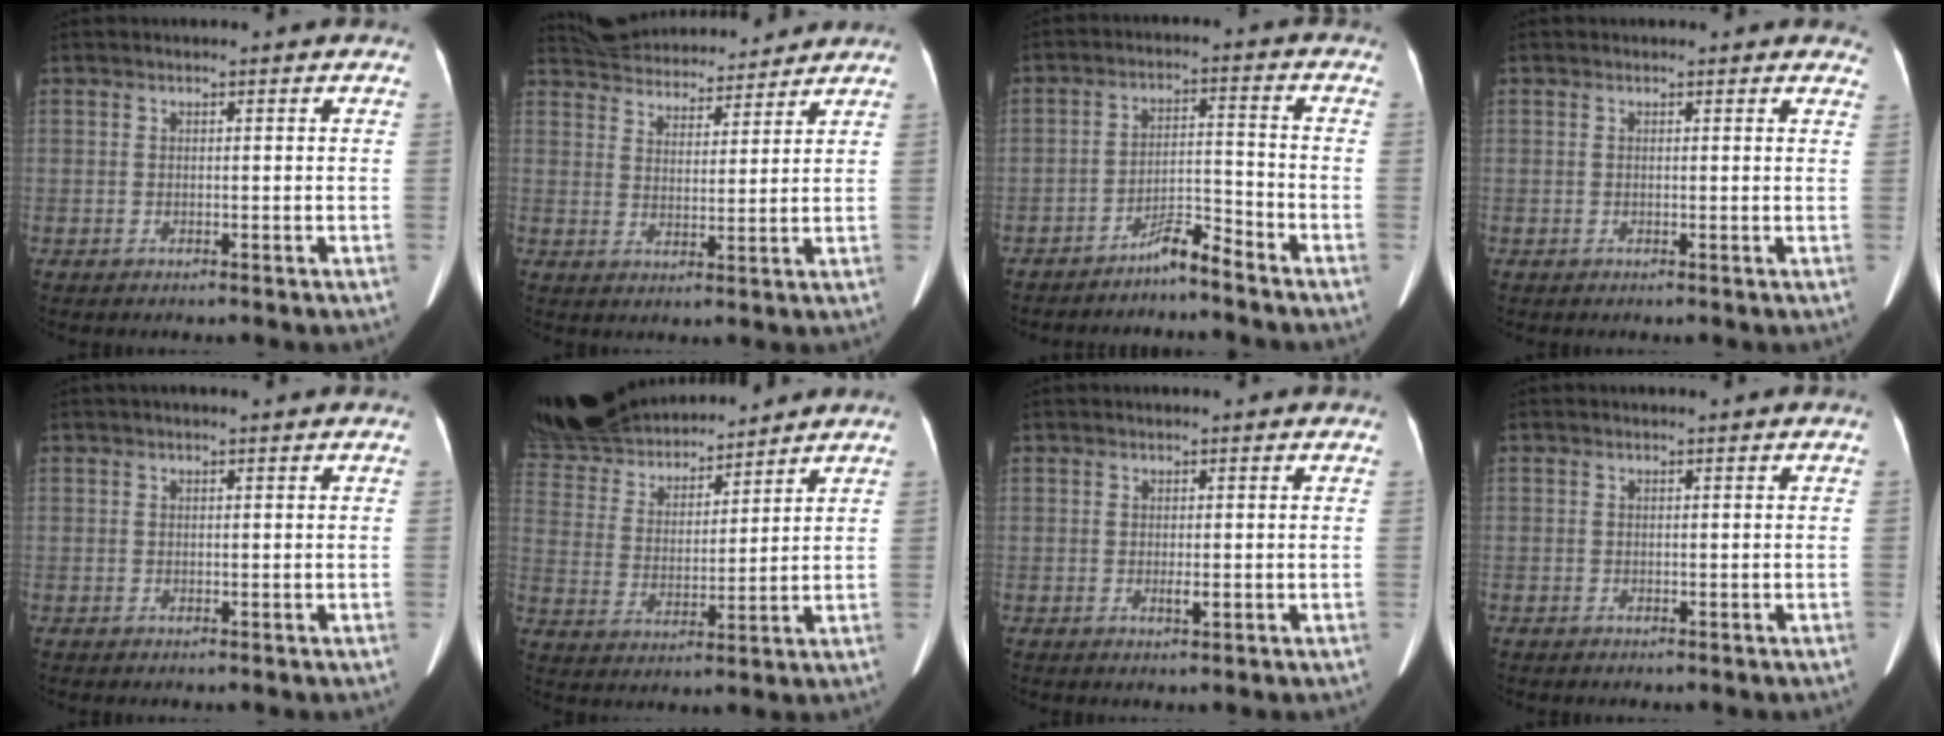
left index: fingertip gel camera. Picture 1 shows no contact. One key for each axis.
{"total": 14.5, "fx": 13.6, "fy": 3.7, "fz": 3.1, "tx": -0.056, "ty": 0.027, "tz": 0.207}
{"total": 4.8, "fx": -4.3, "fy": -0.1, "fz": 2.0, "tx": -0.034, "ty": -0.010, "tz": -0.080}
{"total": 4.0, "fx": 3.7, "fy": 1.2, "fz": 0.9, "tx": 0.004, "ty": -0.002, "tz": 0.021}
{"total": 0.6, "fx": 0.3, "fy": 0.3, "fz": 0.4, "tx": -0.002, "ty": 0.020, "tz": 0.003}
{"total": 18.4, "fx": 17.0, "fy": 4.7, "fz": 5.4, "tx": -0.128, "ty": 0.023, "tz": 0.307}
{"total": 1.0, "fx": -0.3, "fy": 0.2, "fz": 0.9, "tx": -0.017, "ty": -0.004, "tz": -0.004}
{"total": 0.6, "fx": -0.5, "fy": 0.3, "fz": -0.1, "tx": 0.001, "ty": 0.005, "tz": -0.009}